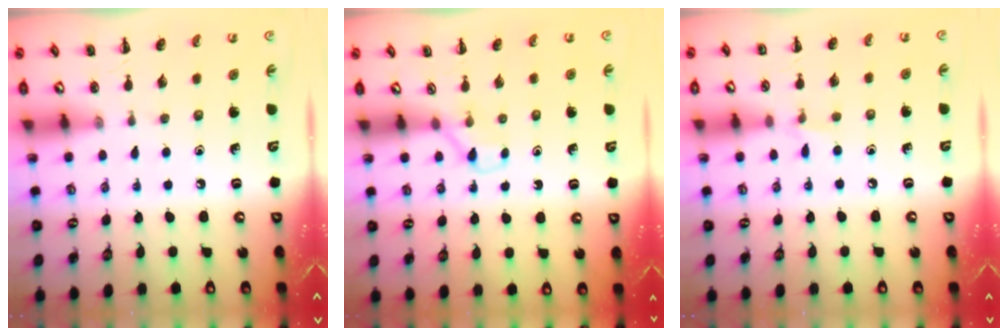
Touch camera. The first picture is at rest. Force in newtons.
{"total": 2.8, "press": 2.6, "slide": 1.0}
{"total": 3.9, "press": 3.7, "slide": 1.2}